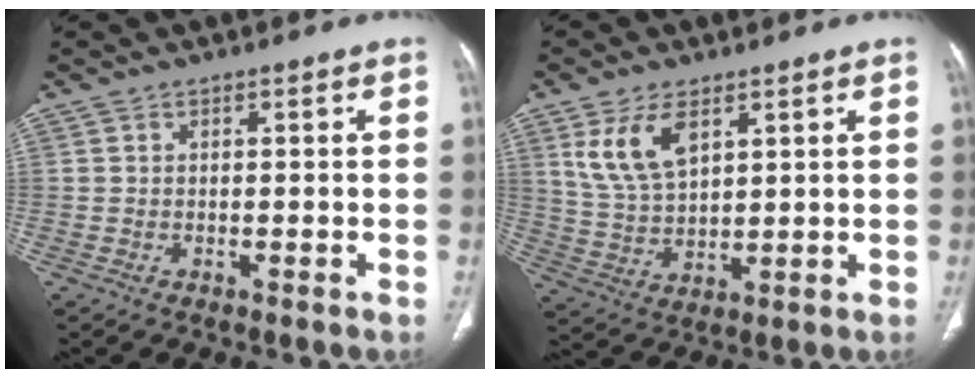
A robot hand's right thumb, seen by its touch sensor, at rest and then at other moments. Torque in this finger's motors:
{"motor_torque": [-0.08, 0.22, 0.20, -0.02, 0.06]}